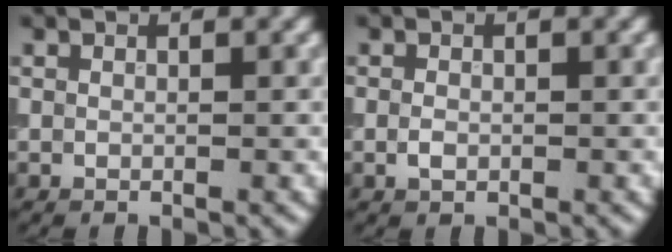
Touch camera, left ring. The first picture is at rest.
{"total": 1.1, "force": [-0.2, 0.7, 0.8], "torque": [-0.016, 0.000, -0.006]}